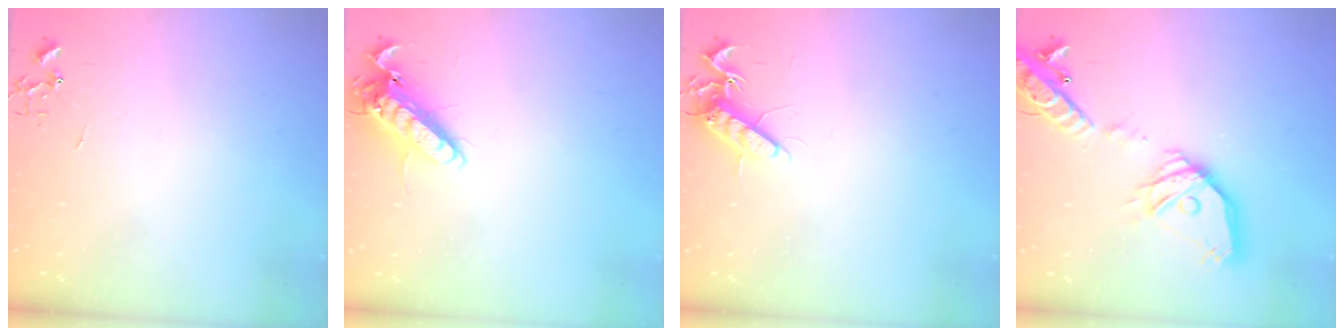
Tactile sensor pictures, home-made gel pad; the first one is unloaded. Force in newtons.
{"total": 12.5, "press": 12.3, "slide": 2.1}
{"total": 11.1, "press": 11.1, "slide": 0.3}
{"total": 21.9, "press": 21.6, "slide": 3.8}